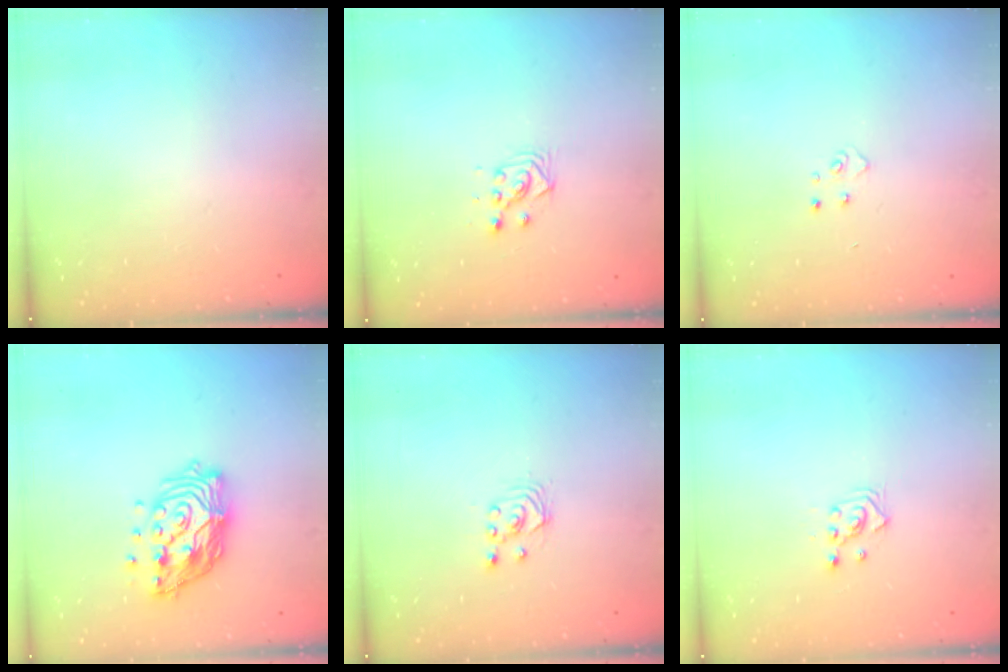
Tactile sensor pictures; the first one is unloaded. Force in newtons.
{"total": 3.5, "press": 3.4, "slide": 1.1}
{"total": 3.3, "press": 3.3, "slide": 0.4}
{"total": 14.9, "press": 14.9, "slide": 1.3}
{"total": 1.7, "press": 1.7, "slide": 0.2}
{"total": 2.3, "press": 2.3, "slide": 0.3}